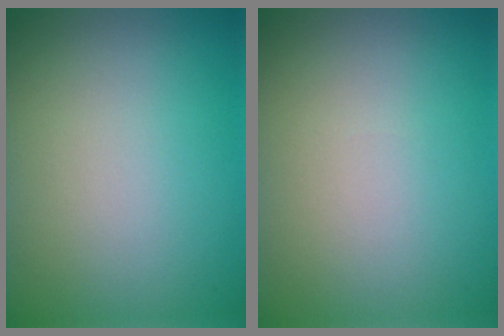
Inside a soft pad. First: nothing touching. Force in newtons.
{"total": 0.0}